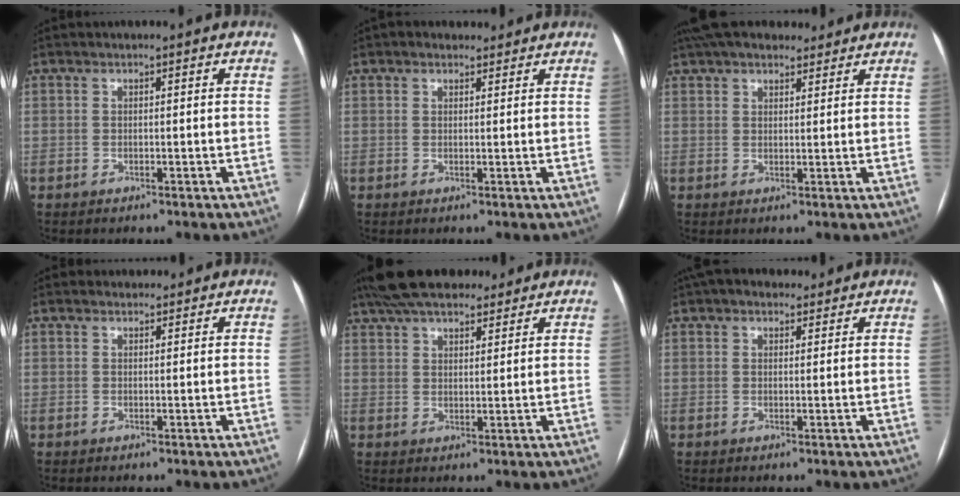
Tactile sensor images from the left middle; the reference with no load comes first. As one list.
[{"total": 2.3, "force": [1.8, 1.4, 0.4], "torque": [-0.007, 0.018, 0.025]}, {"total": 10.9, "force": [9.1, 4.0, 4.4], "torque": [-0.067, 0.046, 0.138]}, {"total": 1.7, "force": [1.6, 0.7, -0.1], "torque": [0.002, 0.015, 0.022]}, {"total": 15.3, "force": [12.4, 5.2, 7.2], "torque": [-0.129, 0.048, 0.197]}, {"total": 5.7, "force": [4.6, 2.7, 2.0], "torque": [-0.025, 0.034, 0.071]}]